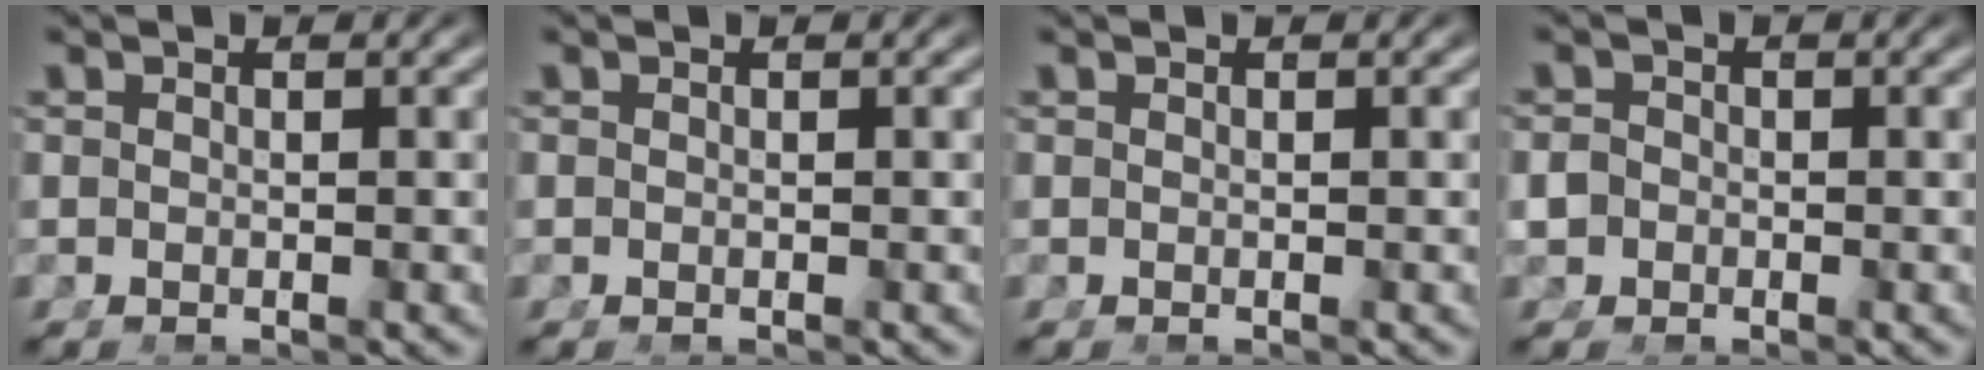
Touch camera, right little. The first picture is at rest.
{"total": 0.0}
{"total": 0.0}
{"total": 2.0, "force": [-0.9, 1.7, 0.6], "torque": [-0.021, -0.016, -0.010]}